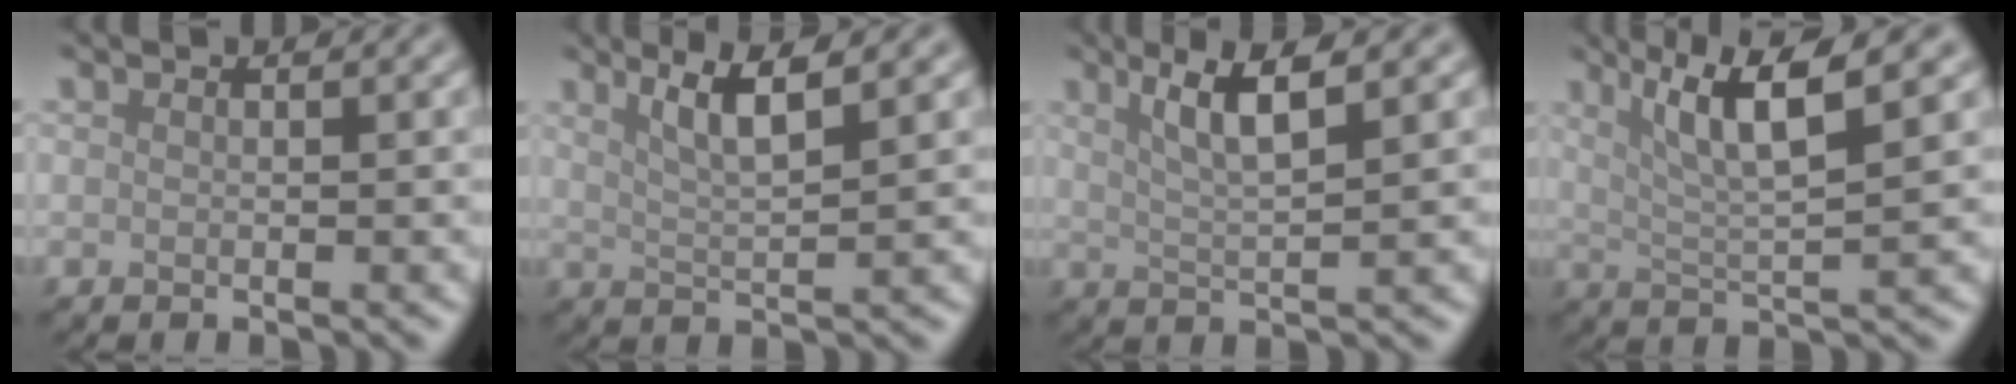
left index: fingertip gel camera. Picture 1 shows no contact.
{"total": 3.6, "force": [1.9, 0.5, 3.0], "torque": [-0.057, 0.000, 0.040]}
{"total": 4.3, "force": [1.9, 0.8, 3.8], "torque": [-0.072, 0.000, 0.037]}
{"total": 6.3, "force": [2.8, 1.2, 5.5], "torque": [-0.095, 0.006, 0.056]}